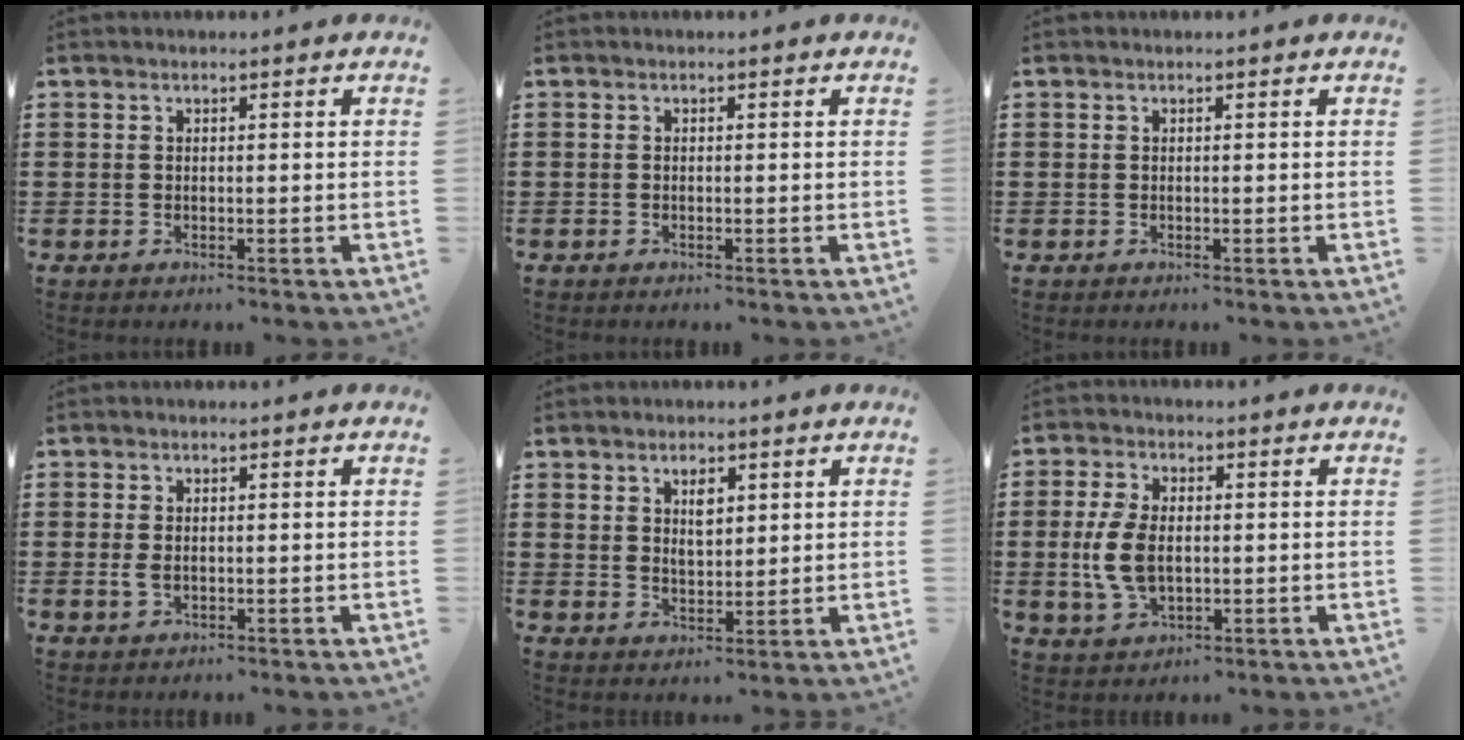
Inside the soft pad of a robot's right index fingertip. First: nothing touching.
{"total": 0.0}
{"total": 0.0}
{"total": 2.0, "force": [-0.1, 1.2, 1.5], "torque": [-0.039, 0.001, -0.004]}
{"total": 3.3, "force": [1.5, 1.7, 2.4], "torque": [-0.037, -0.001, 0.023]}
{"total": 7.0, "force": [-0.3, 4.0, 5.7], "torque": [-0.141, -0.001, -0.013]}